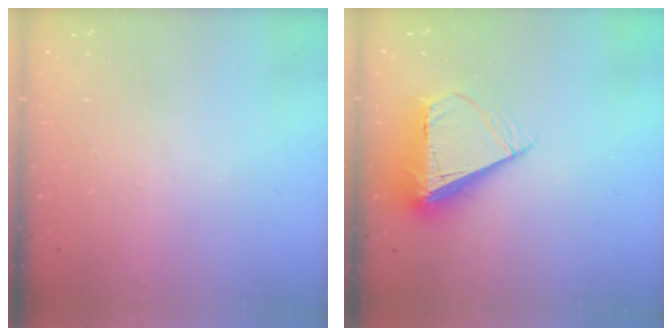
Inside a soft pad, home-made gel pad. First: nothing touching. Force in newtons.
{"total": 10.3, "press": 10.2, "slide": 1.4}